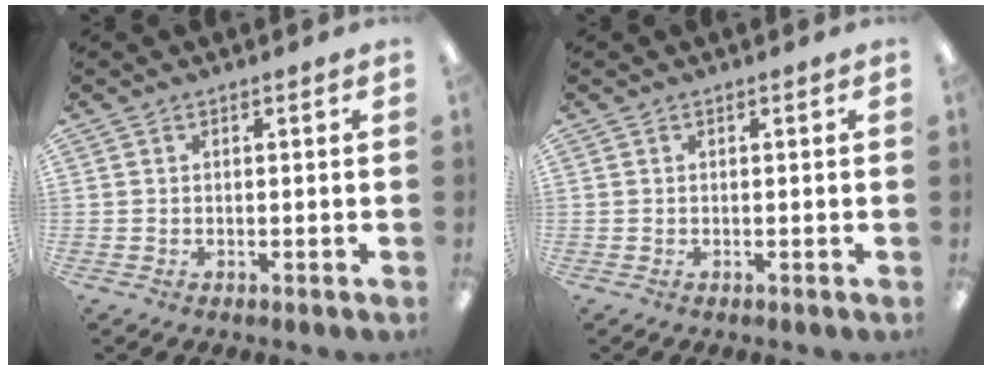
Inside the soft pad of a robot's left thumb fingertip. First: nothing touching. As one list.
[{"total": 0.0}]